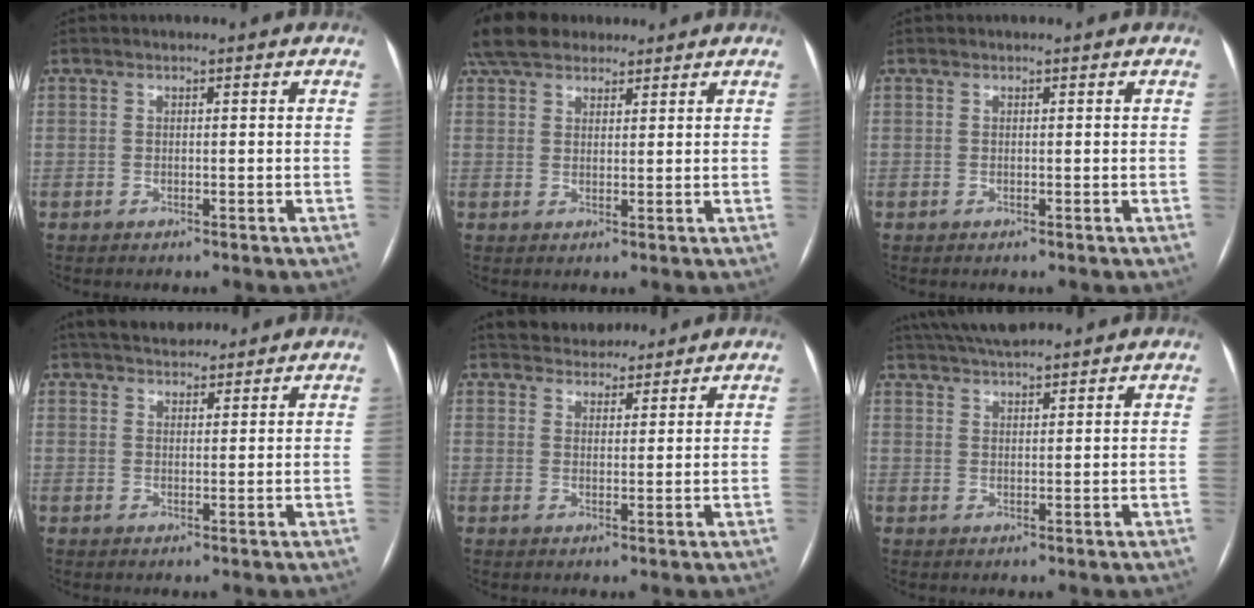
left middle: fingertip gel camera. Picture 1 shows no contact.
{"total": 10.1, "force": [8.1, 4.7, 3.8], "torque": [-0.069, 0.043, 0.146]}
{"total": 0.0}
{"total": 8.0, "force": [6.8, 3.1, 2.8], "torque": [-0.039, 0.025, 0.109]}
{"total": 6.9, "force": [6.2, 2.8, 1.0], "torque": [-0.007, 0.012, 0.092]}
{"total": 8.2, "force": [7.2, 1.4, 3.7], "torque": [-0.065, 0.031, 0.124]}